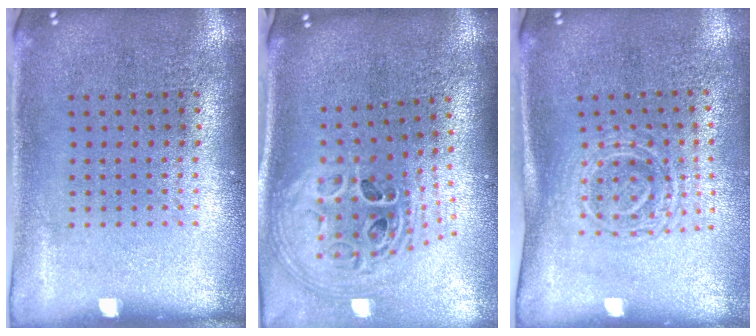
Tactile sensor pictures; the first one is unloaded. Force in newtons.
{"total": 2.4, "press": 1.7, "slide": 1.7}
{"total": 1.6, "press": 1.3, "slide": 1.0}